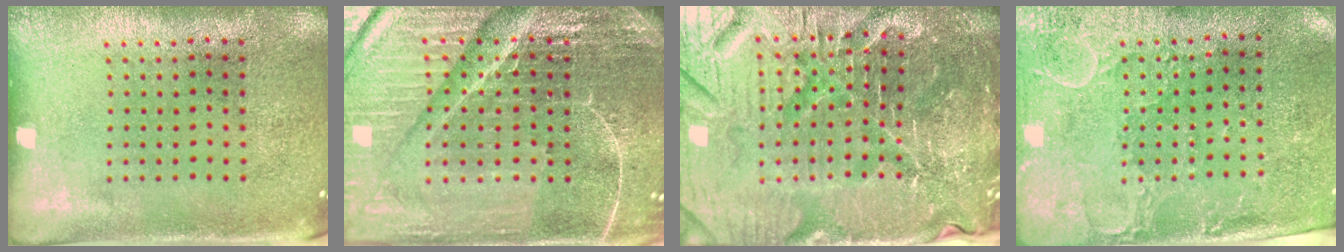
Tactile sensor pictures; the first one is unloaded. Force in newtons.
{"total": 6.6, "press": 5.8, "slide": 3.1}
{"total": 6.1, "press": 5.6, "slide": 2.3}
{"total": 2.9, "press": 2.3, "slide": 1.7}